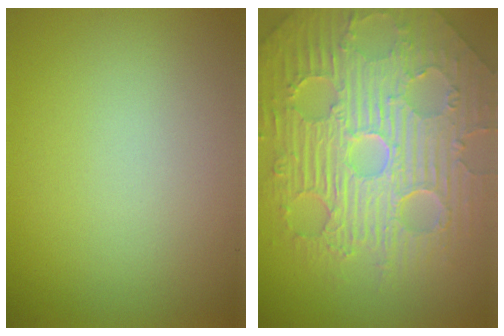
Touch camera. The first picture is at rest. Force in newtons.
{"total": 11.2, "press": 7.3, "slide": 8.5}